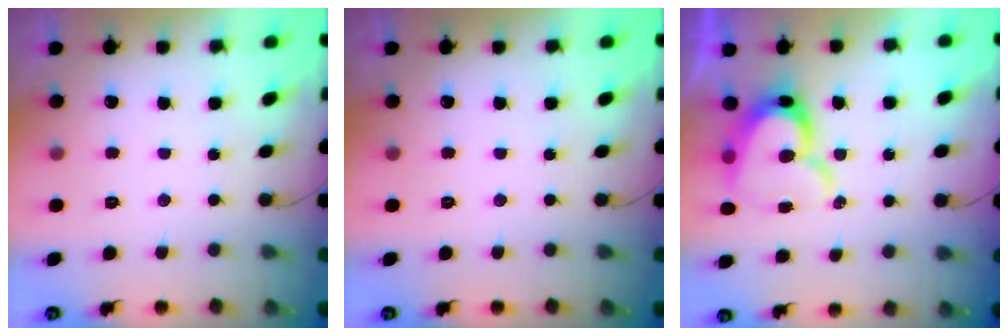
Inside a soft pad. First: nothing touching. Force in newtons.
{"total": 0.0}
{"total": 13.2, "press": 13.2, "slide": 1.1}